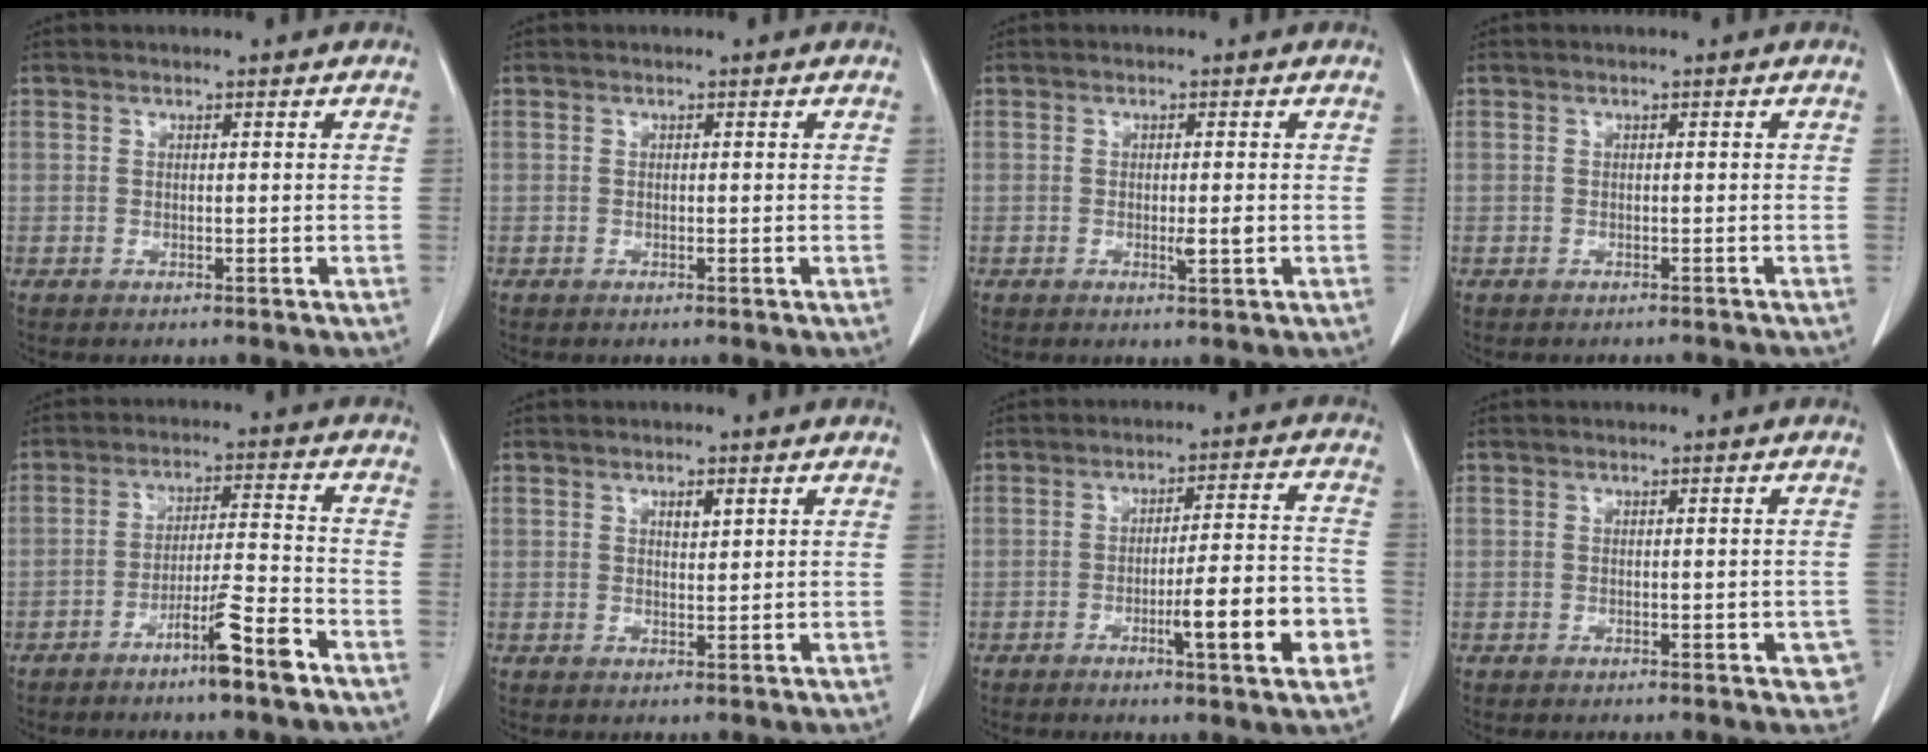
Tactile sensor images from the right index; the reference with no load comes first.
{"total": 0.0}
{"total": 1.9, "force": [-0.4, 0.2, 1.9], "torque": [-0.031, -0.003, -0.006]}
{"total": 2.6, "force": [-2.5, 0.5, 0.3], "torque": [-0.002, -0.007, -0.031]}
{"total": 7.7, "force": [-5.1, -0.3, 5.9], "torque": [-0.096, 0.000, -0.089]}
{"total": 1.7, "force": [0.9, 0.5, 1.3], "torque": [-0.022, -0.002, 0.015]}
{"total": 10.9, "force": [-3.9, 0.9, 10.1], "torque": [-0.142, 0.004, -0.056]}
{"total": 2.9, "force": [-1.0, 1.3, 2.5], "torque": [-0.014, 0.006, -0.007]}